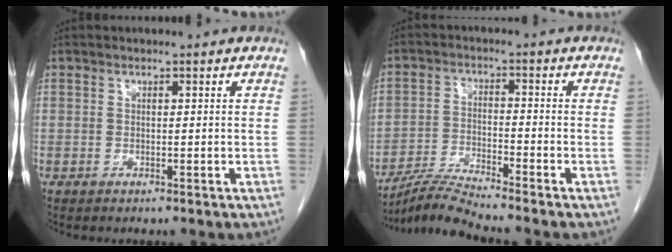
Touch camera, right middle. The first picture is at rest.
{"total": 6.5, "force": [-6.0, -1.9, 1.6], "torque": [-0.037, -0.021, -0.115]}